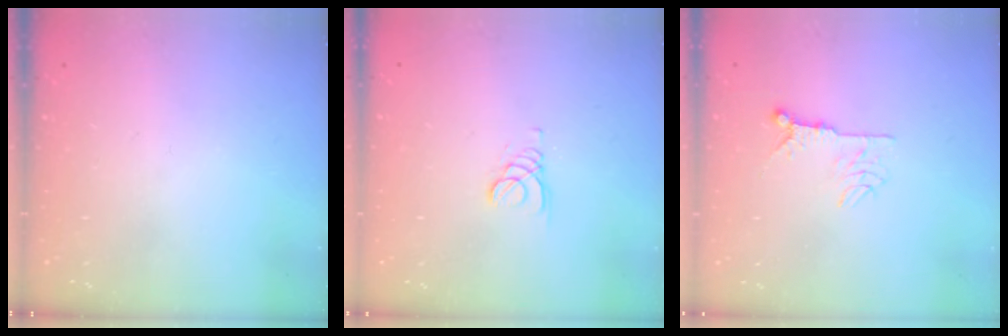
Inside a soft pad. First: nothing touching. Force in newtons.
{"total": 1.2, "press": 1.2, "slide": 0.1}
{"total": 8.2, "press": 8.1, "slide": 0.5}